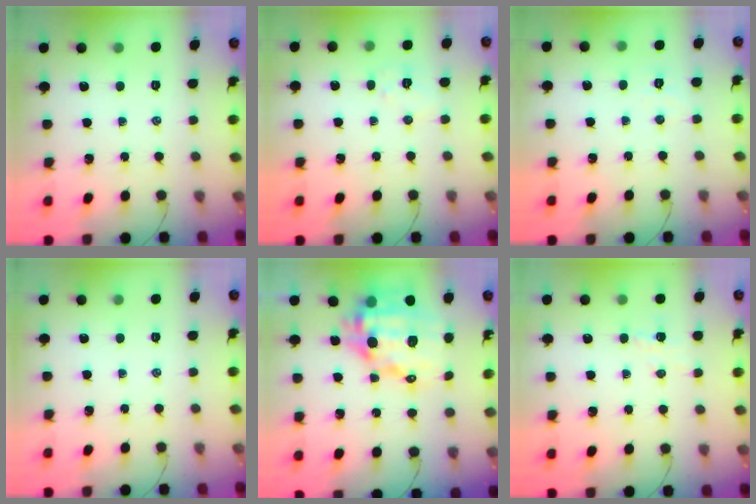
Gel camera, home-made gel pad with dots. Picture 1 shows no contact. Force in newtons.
{"total": 5.7, "press": 5.6, "slide": 0.9}
{"total": 3.1, "press": 3.0, "slide": 0.7}
{"total": 0.0}
{"total": 15.1, "press": 14.6, "slide": 3.8}
{"total": 2.9, "press": 2.8, "slide": 0.8}